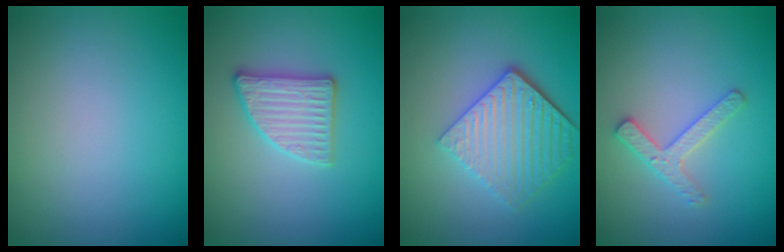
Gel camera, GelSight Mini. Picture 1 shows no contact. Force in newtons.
{"total": 2.9, "press": 2.8, "slide": 0.5}
{"total": 5.0, "press": 4.0, "slide": 3.0}
{"total": 2.4, "press": 2.4, "slide": 0.4}